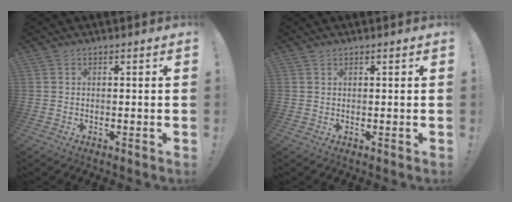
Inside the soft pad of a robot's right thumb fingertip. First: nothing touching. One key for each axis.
{"total": 0.8, "fx": 0.6, "fy": 0.4, "fz": 0.2, "tx": 0.002, "ty": -0.003, "tz": 0.011}